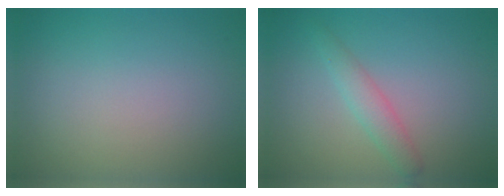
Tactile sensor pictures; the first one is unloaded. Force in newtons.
{"total": 2.1, "press": 2.1, "slide": 0.0}